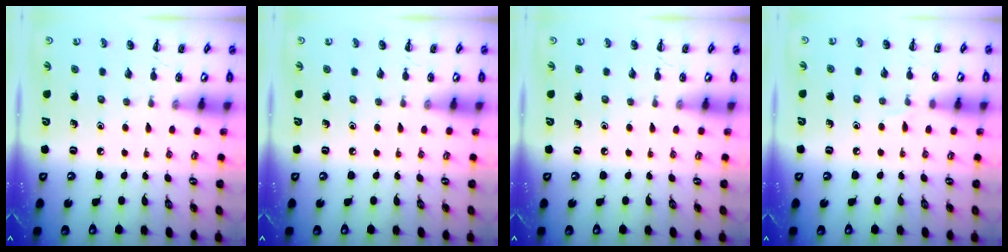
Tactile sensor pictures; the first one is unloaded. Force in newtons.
{"total": 0.0}
{"total": 0.0}
{"total": 2.7, "press": 2.5, "slide": 1.0}